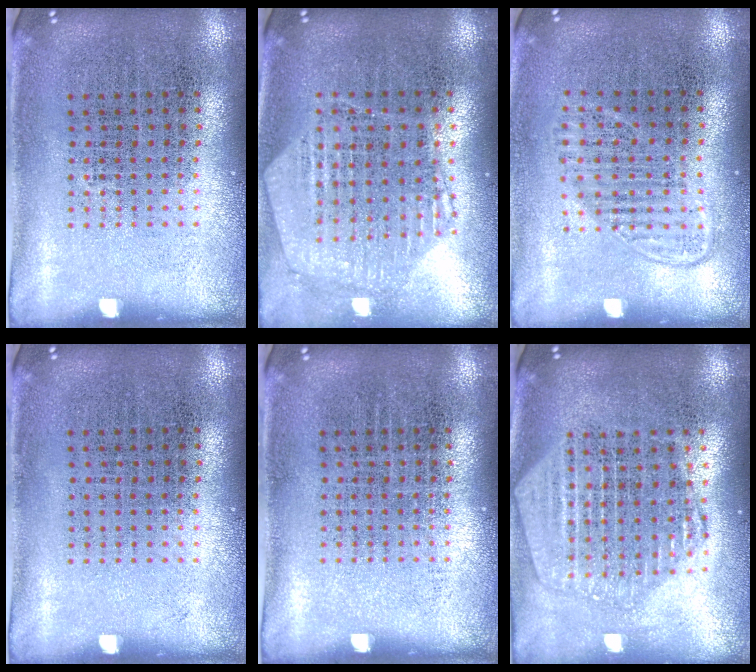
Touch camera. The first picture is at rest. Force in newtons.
{"total": 1.1, "press": 1.1, "slide": 0.2}
{"total": 1.4, "press": 1.2, "slide": 0.7}
{"total": 0.0}
{"total": 0.0}
{"total": 2.3, "press": 2.0, "slide": 1.0}